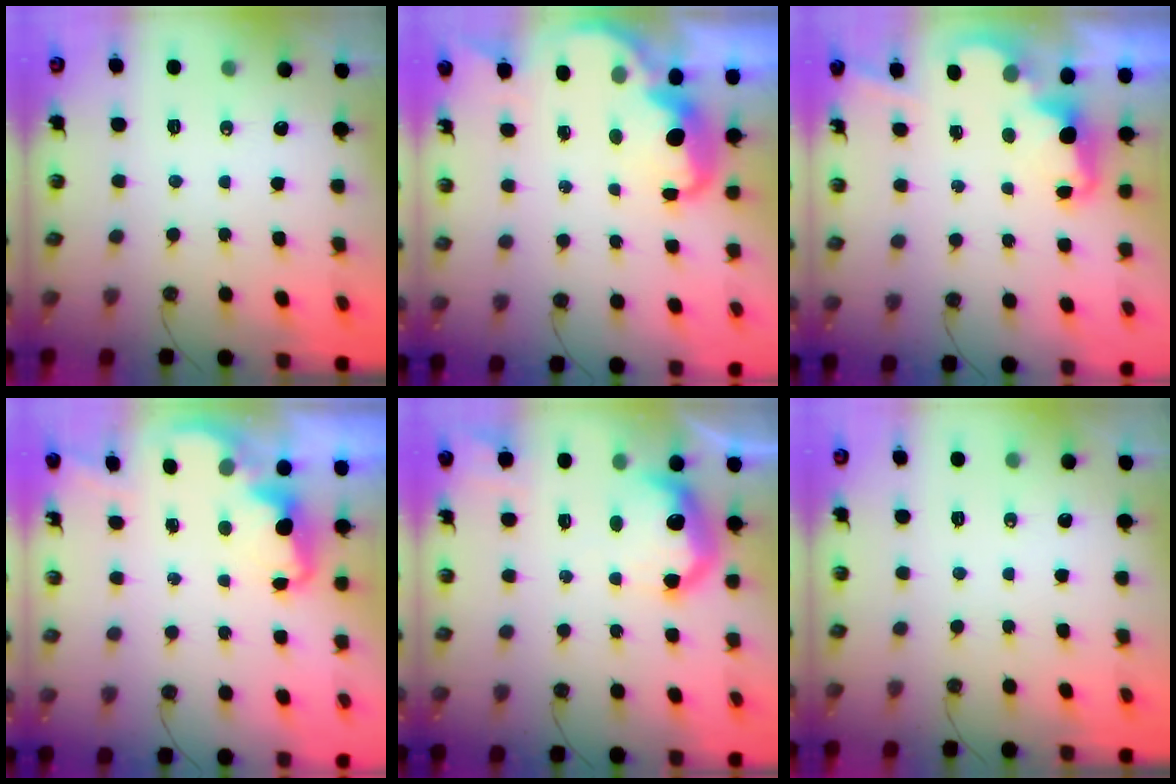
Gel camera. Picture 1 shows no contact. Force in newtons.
{"total": 4.9, "press": 4.9, "slide": 0.8}
{"total": 2.5, "press": 2.4, "slide": 0.5}
{"total": 2.5, "press": 2.4, "slide": 0.5}
{"total": 12.2, "press": 12.2, "slide": 0.9}
{"total": 0.0}